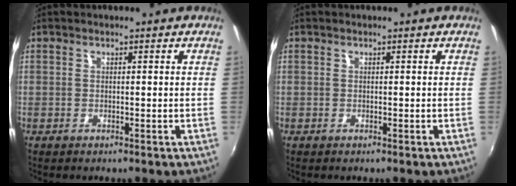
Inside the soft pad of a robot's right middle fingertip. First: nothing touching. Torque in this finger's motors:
{"motor_torque": [-0.05, 0.05, -0.01, -0.01]}